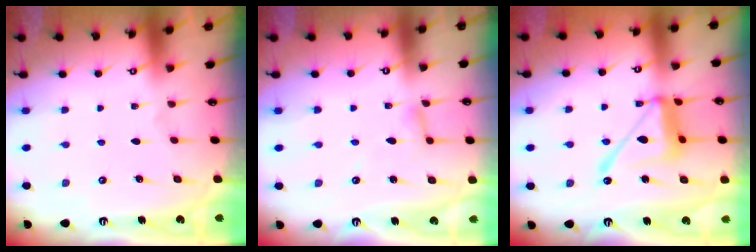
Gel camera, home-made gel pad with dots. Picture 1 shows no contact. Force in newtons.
{"total": 2.8, "press": 2.8, "slide": 0.2}
{"total": 14.6, "press": 14.6, "slide": 1.4}